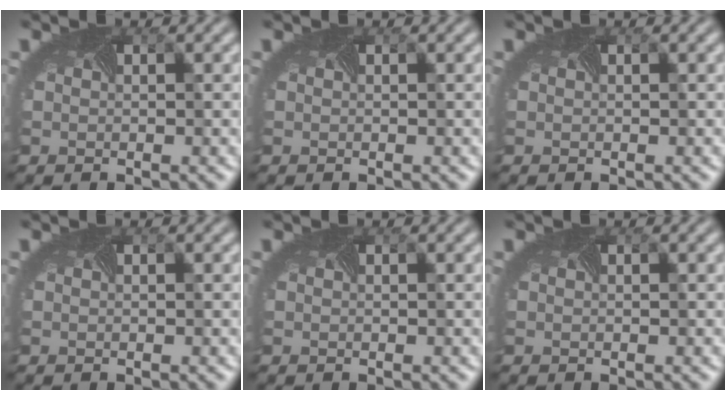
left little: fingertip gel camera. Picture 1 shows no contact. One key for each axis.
{"total": 0.0}
{"total": 0.0}
{"total": 0.0}
{"total": 0.0}
{"total": 0.0}